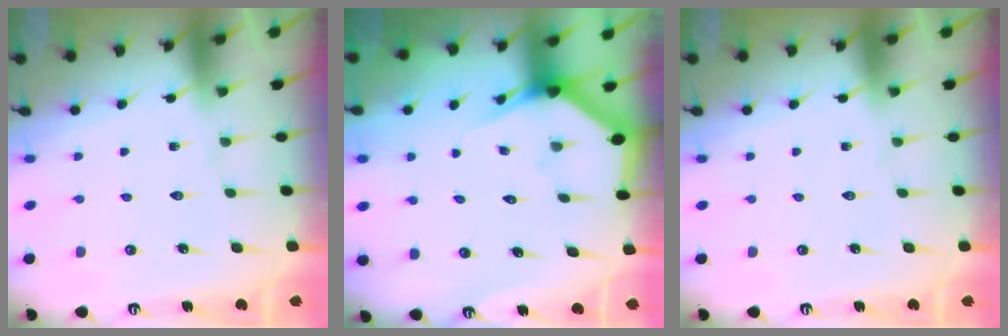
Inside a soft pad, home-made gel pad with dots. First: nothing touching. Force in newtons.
{"total": 2.8, "press": 2.8, "slide": 0.1}
{"total": 0.0}